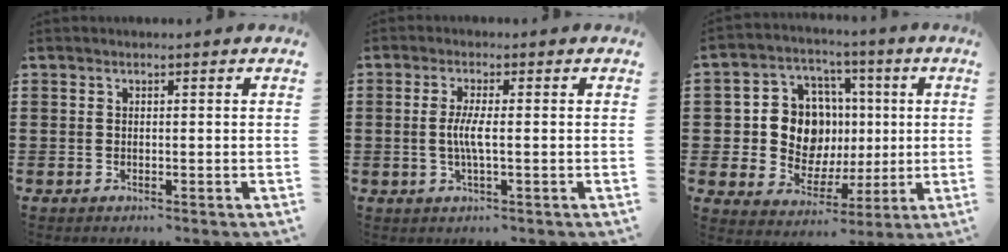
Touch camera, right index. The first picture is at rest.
{"total": 3.5, "force": [-0.3, 0.2, 3.5], "torque": [-0.078, -0.009, -0.011]}
{"total": 10.9, "force": [0.8, 9.5, 5.3], "torque": [-0.124, 0.016, 0.024]}